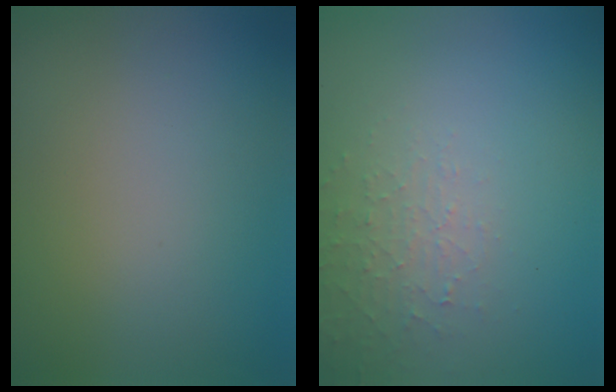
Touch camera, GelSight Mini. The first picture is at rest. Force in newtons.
{"total": 2.1, "press": 2.0, "slide": 0.5}